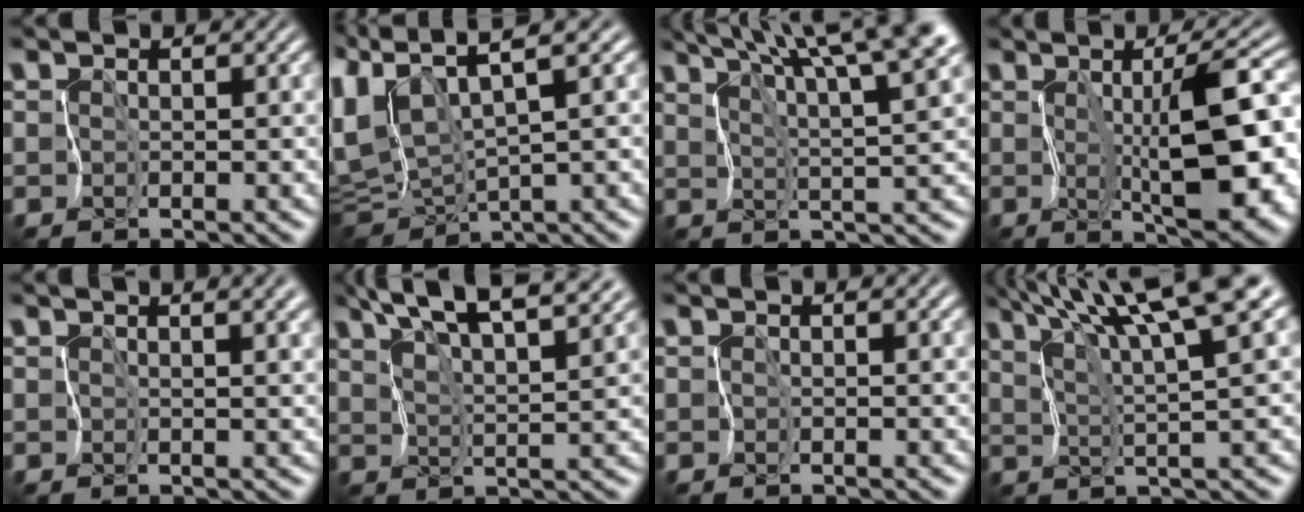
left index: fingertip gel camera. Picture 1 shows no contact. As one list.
[{"total": 6.8, "force": [1.7, 2.8, 6.0], "torque": [-0.132, -0.003, 0.046]}, {"total": 11.8, "force": [7.8, 2.8, 8.4], "torque": [-0.128, 0.032, 0.095]}, {"total": 9.0, "force": [-0.1, 2.3, 8.7], "torque": [-0.130, 0.007, -0.002]}, {"total": 6.6, "force": [3.3, 2.9, 4.8], "torque": [-0.054, 0.025, 0.038]}, {"total": 10.2, "force": [7.9, 2.5, 5.9], "torque": [-0.106, 0.024, 0.099]}, {"total": 1.2, "force": [0.5, 0.5, 1.0], "torque": [-0.011, -0.003, 0.009]}, {"total": 10.0, "force": [6.7, 1.1, 7.3], "torque": [-0.117, 0.021, 0.105]}]